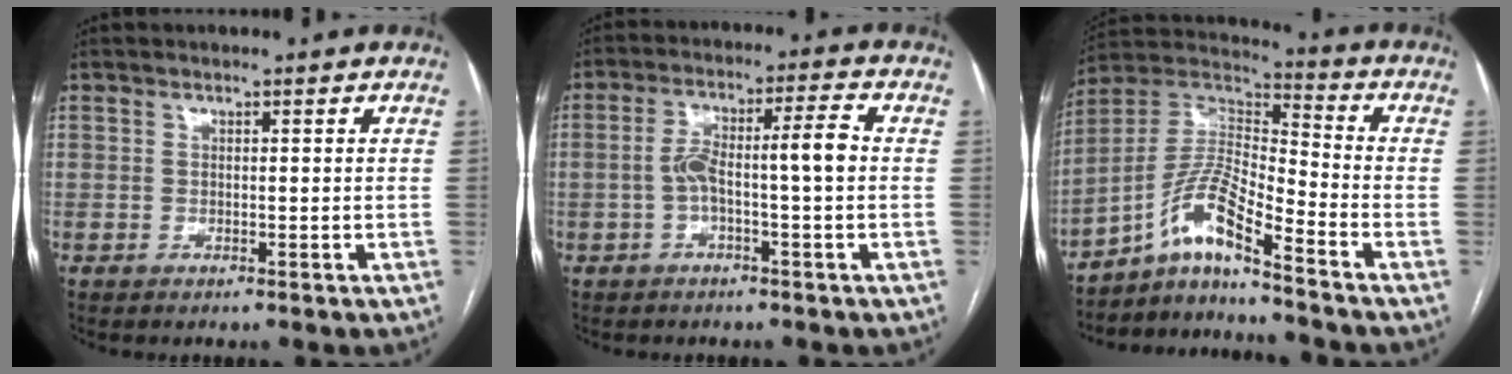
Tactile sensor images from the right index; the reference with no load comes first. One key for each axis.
{"total": 7.4, "fx": -0.9, "fy": 0.9, "fz": 7.3, "tx": -0.133, "ty": 0.032, "tz": -0.015}
{"total": 10.4, "fx": -7.2, "fy": 0.5, "fz": 7.5, "tx": -0.161, "ty": 0.017, "tz": -0.136}